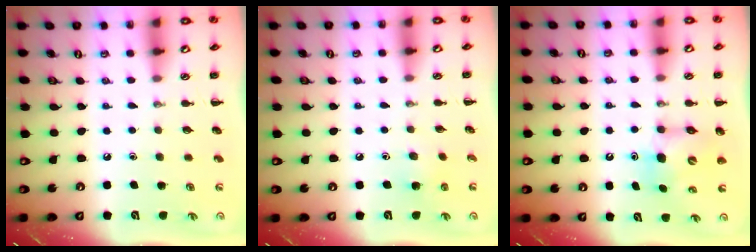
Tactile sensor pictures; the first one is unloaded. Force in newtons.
{"total": 3.9, "press": 3.7, "slide": 1.1}
{"total": 7.3, "press": 7.2, "slide": 1.2}